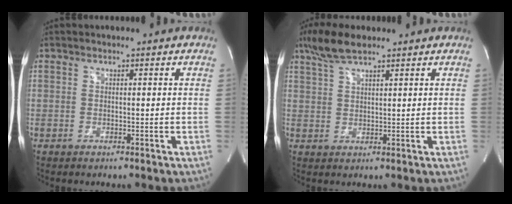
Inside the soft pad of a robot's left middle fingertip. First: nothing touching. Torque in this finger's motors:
{"motor_torque": [0.66, -0.41, 0.02, 0.02]}